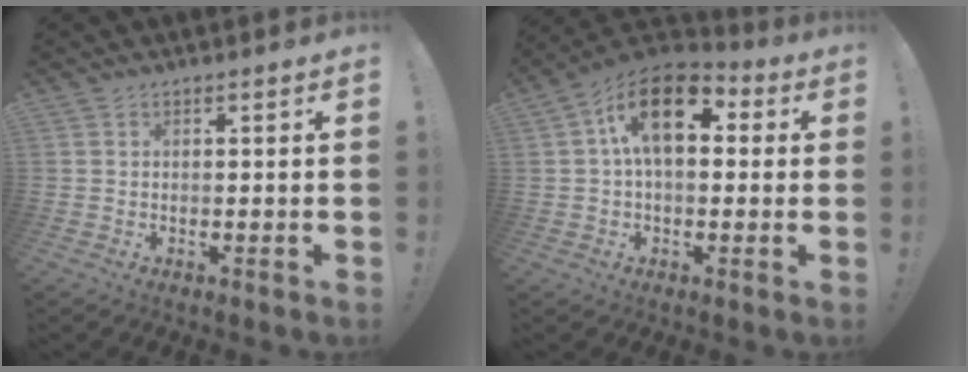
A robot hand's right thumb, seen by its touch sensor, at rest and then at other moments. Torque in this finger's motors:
{"motor_torque": [-0.08, 1.04, -0.01, 0.13, 0.28]}